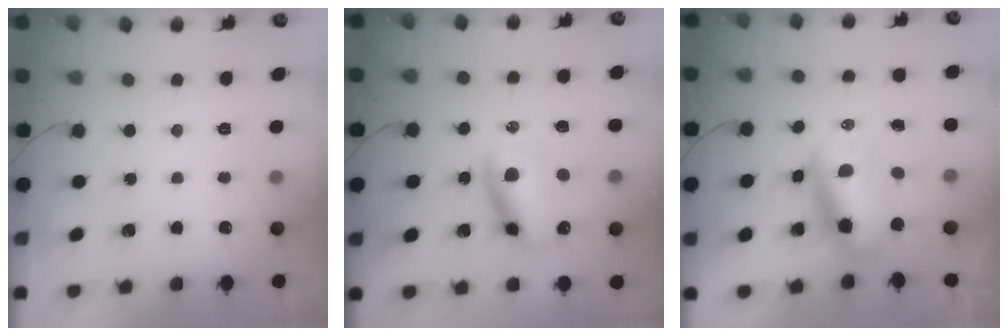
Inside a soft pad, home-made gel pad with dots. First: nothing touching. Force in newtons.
{"total": 12.4, "press": 12.0, "slide": 3.1}
{"total": 7.3, "press": 7.1, "slide": 1.9}